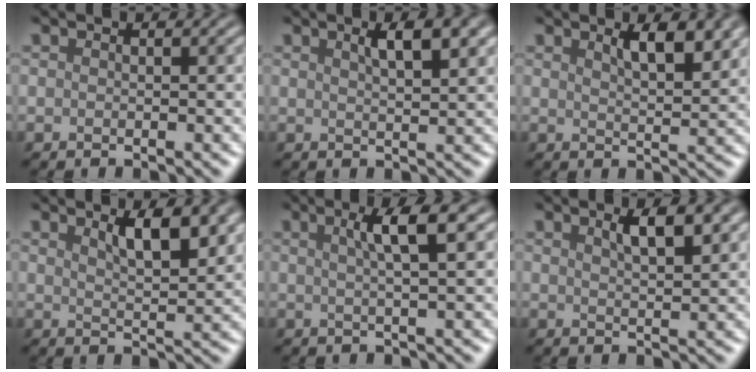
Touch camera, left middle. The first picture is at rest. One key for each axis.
{"total": 3.7, "fx": 1.8, "fy": 1.2, "fz": 3.0, "tx": -0.039, "ty": 0.006, "tz": 0.029}
{"total": 3.9, "fx": 2.2, "fy": 1.2, "fz": 3.0, "tx": -0.043, "ty": -0.001, "tz": 0.037}
{"total": 4.4, "fx": 2.2, "fy": 1.4, "fz": 3.5, "tx": -0.051, "ty": -0.001, "tz": 0.038}
{"total": 3.9, "fx": 1.4, "fy": 0.8, "fz": 3.6, "tx": -0.044, "ty": 0.009, "tz": 0.019}
{"total": 3.3, "fx": 1.7, "fy": 1.0, "fz": 2.7, "tx": -0.036, "ty": 0.004, "tz": 0.029}